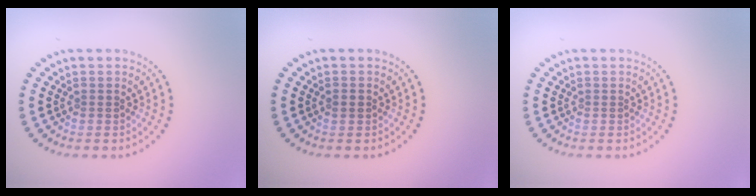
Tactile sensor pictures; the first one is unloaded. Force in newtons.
{"total": 0.7, "press": 0.7, "slide": 0.1}
{"total": 0.0}